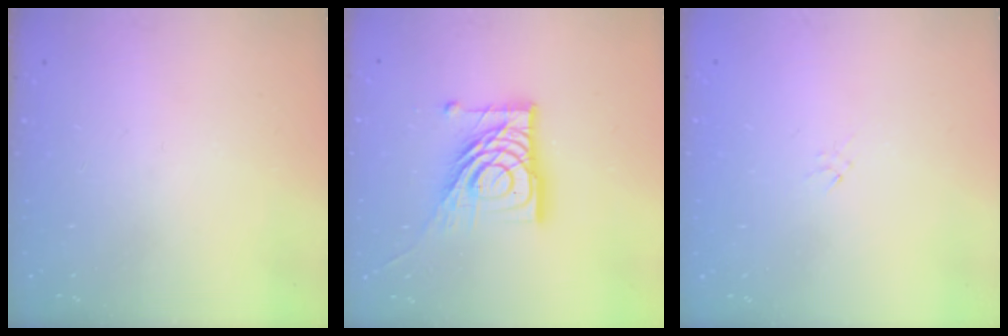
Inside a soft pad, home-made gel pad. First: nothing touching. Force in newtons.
{"total": 17.8, "press": 17.7, "slide": 2.0}
{"total": 0.0}